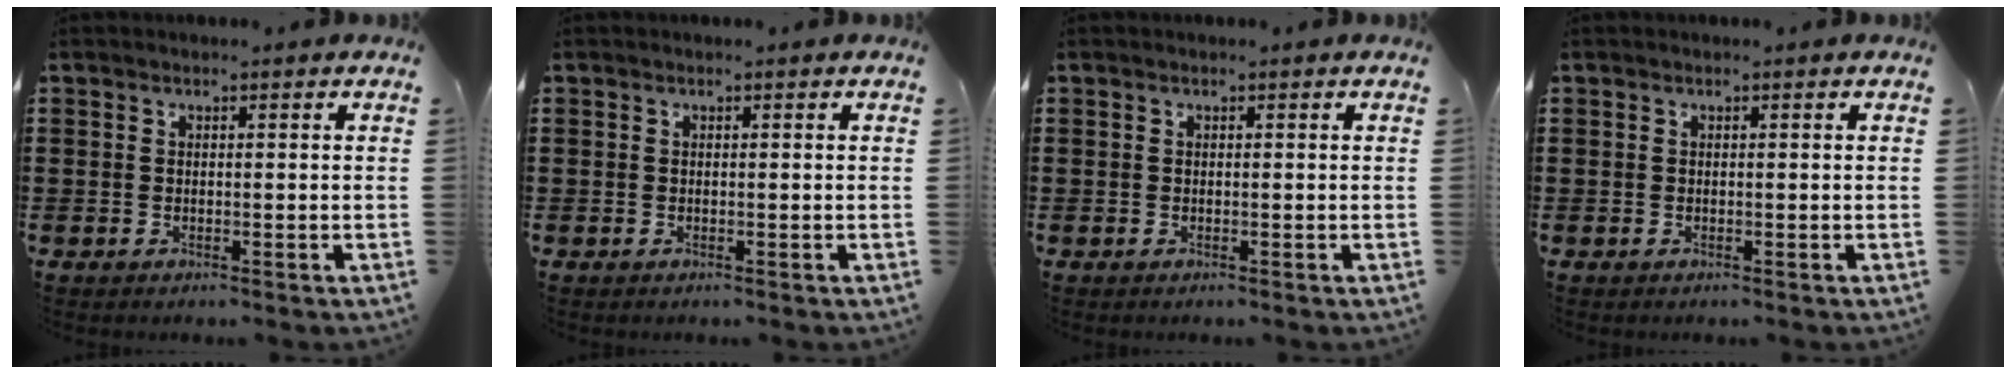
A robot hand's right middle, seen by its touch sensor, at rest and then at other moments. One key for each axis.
{"total": 0.0}
{"total": 0.0}
{"total": 0.0}